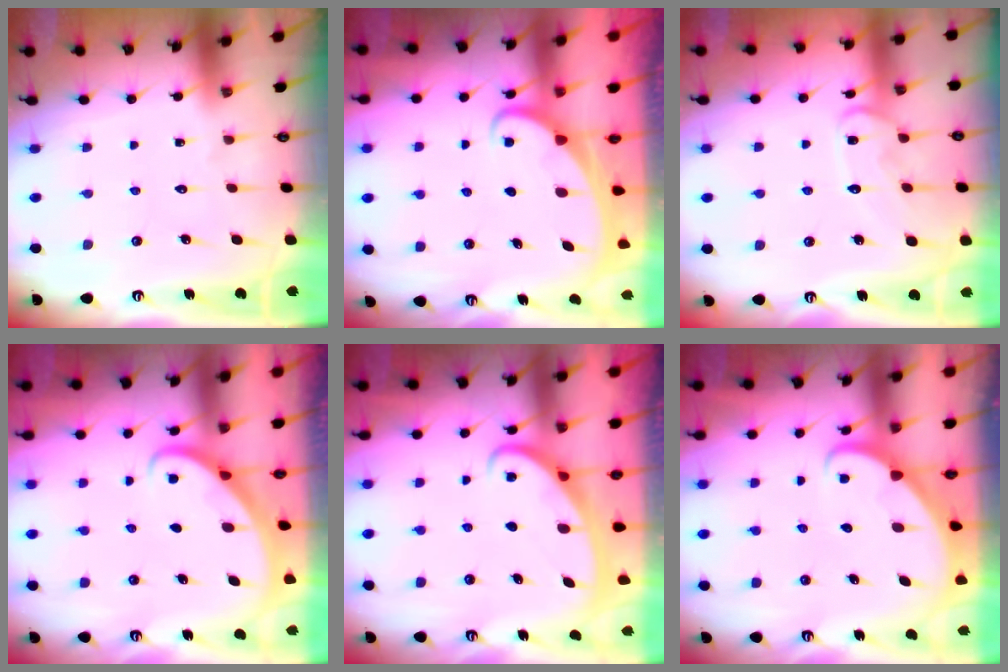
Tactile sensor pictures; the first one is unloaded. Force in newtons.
{"total": 1.8, "press": 1.8, "slide": 0.2}
{"total": 11.1, "press": 11.0, "slide": 0.9}
{"total": 2.9, "press": 2.9, "slide": 0.2}
{"total": 2.7, "press": 2.6, "slide": 0.4}
{"total": 2.6, "press": 2.6, "slide": 0.4}